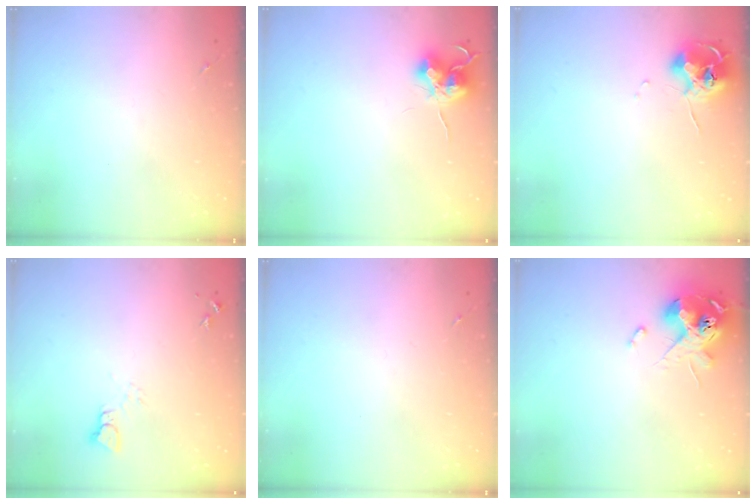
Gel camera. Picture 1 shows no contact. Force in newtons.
{"total": 10.9, "press": 10.8, "slide": 0.8}
{"total": 9.8, "press": 9.8, "slide": 0.5}
{"total": 2.5, "press": 2.5, "slide": 0.1}
{"total": 0.0}
{"total": 14.1, "press": 14.0, "slide": 1.7}